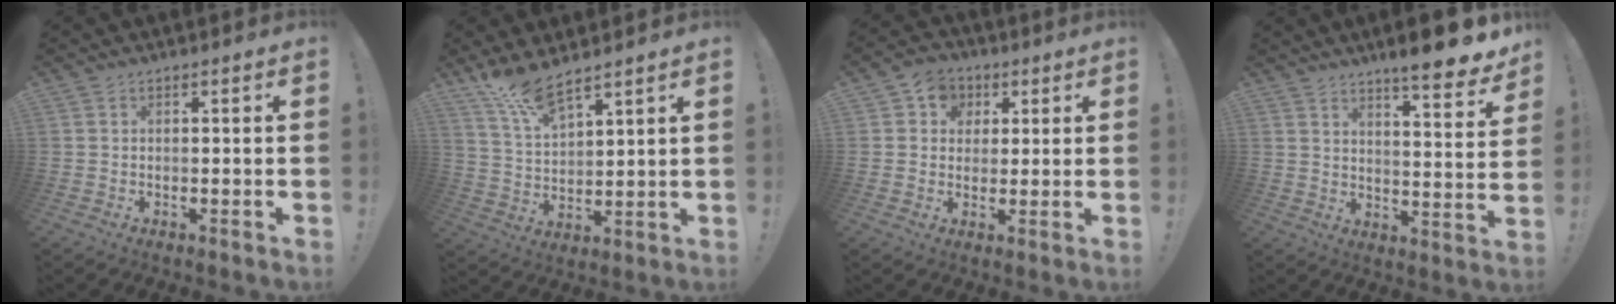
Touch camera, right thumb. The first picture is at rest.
{"total": 9.1, "force": [7.9, 1.8, 4.1], "torque": [-0.093, -0.048, 0.149]}
{"total": 7.5, "force": [1.7, 7.0, 2.2], "torque": [-0.032, 0.003, 0.037]}
{"total": 11.1, "force": [8.7, 0.3, 6.9], "torque": [-0.096, -0.070, 0.138]}